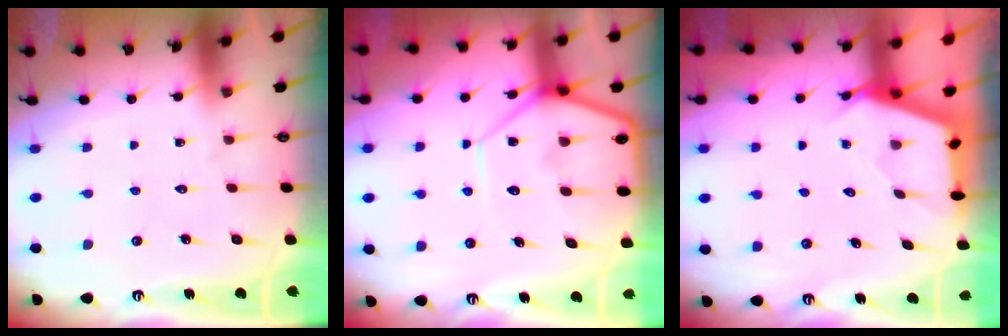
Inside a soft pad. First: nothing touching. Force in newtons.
{"total": 10.9, "press": 10.9, "slide": 1.1}
{"total": 2.7, "press": 2.7, "slide": 0.4}